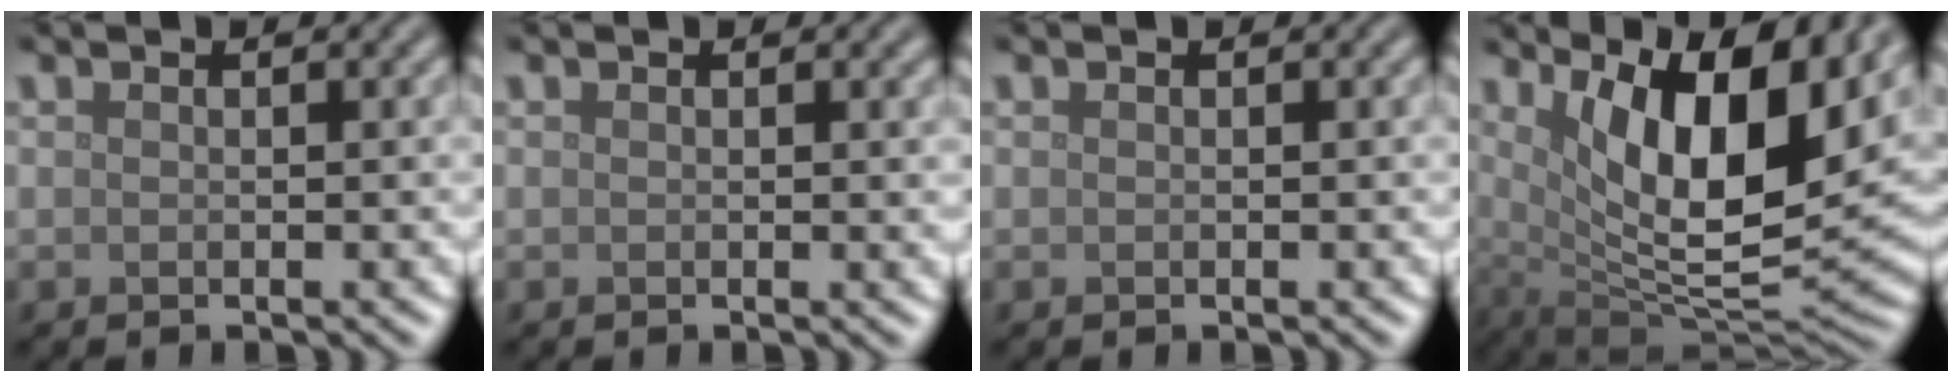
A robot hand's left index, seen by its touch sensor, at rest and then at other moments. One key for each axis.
{"total": 0.7, "fx": 0.3, "fy": 0.2, "fz": 0.6, "tx": -0.003, "ty": 0.002, "tz": 0.002}
{"total": 0.0}
{"total": 12.7, "fx": 4.9, "fy": 4.2, "fz": 11.0, "tx": -0.162, "ty": -0.008, "tz": 0.084}